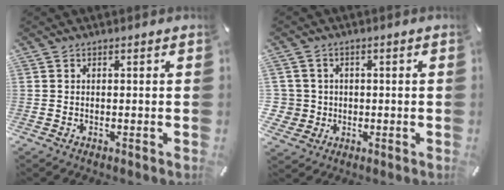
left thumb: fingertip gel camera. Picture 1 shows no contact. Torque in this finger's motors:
{"motor_torque": [0.29, 0.34, 0.37, 0.23, 0.00]}